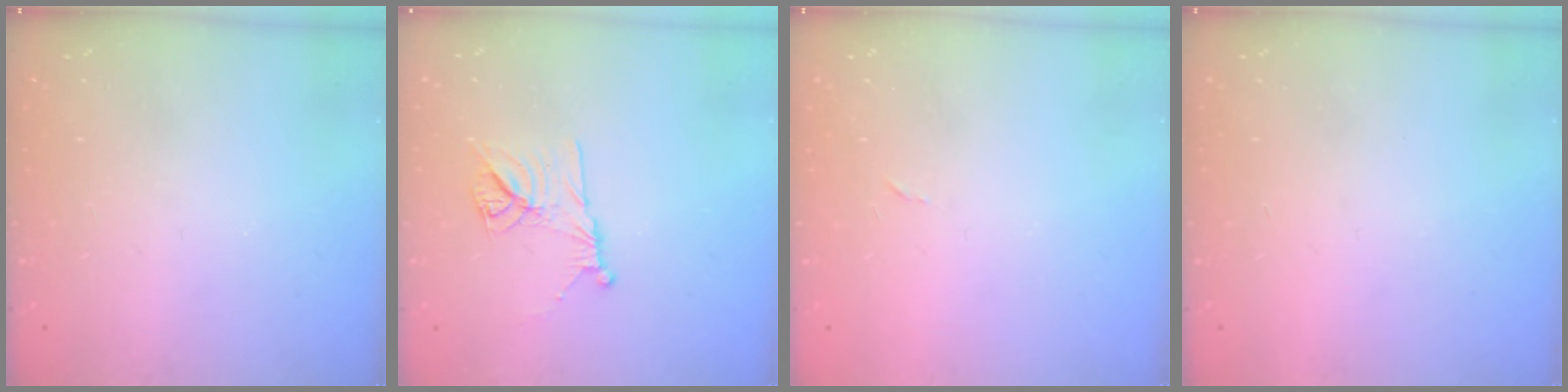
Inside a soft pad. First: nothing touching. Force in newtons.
{"total": 9.9, "press": 9.8, "slide": 1.2}
{"total": 2.4, "press": 2.4, "slide": 0.4}
{"total": 1.5, "press": 1.5, "slide": 0.1}